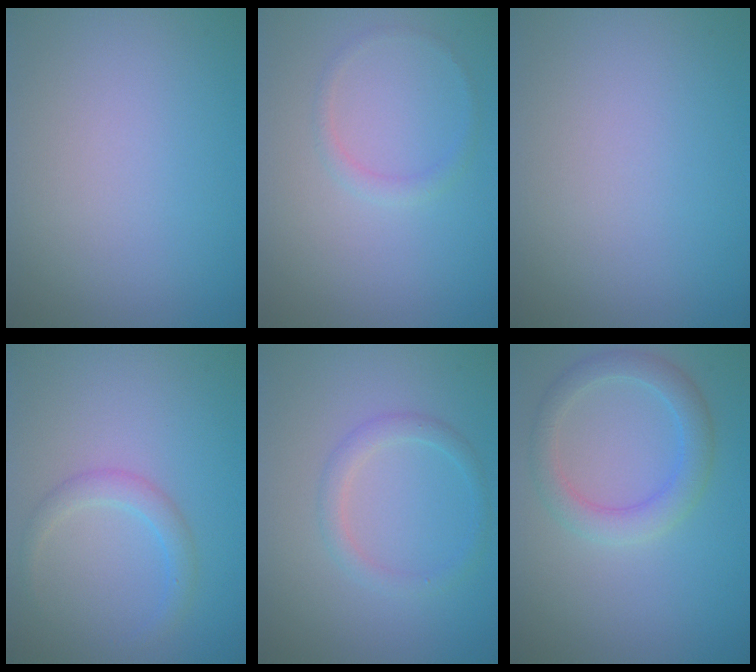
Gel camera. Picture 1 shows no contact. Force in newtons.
{"total": 1.0, "press": 1.0, "slide": 0.1}
{"total": 0.0}
{"total": 1.9, "press": 1.9, "slide": 0.2}
{"total": 1.9, "press": 1.8, "slide": 0.1}
{"total": 3.3, "press": 3.3, "slide": 0.3}